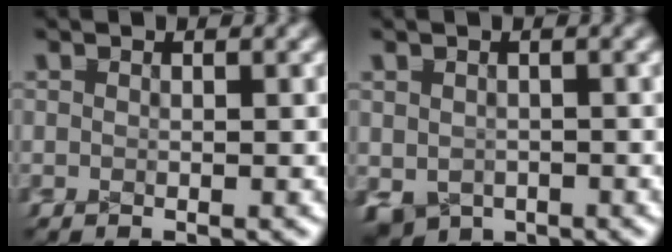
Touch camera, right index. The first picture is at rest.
{"total": 4.1, "force": [-1.6, 3.5, 1.5], "torque": [-0.045, -0.031, -0.016]}